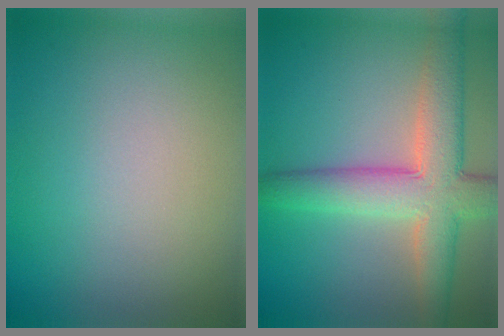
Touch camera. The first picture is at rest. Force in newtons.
{"total": 7.4, "press": 7.4, "slide": 0.4}